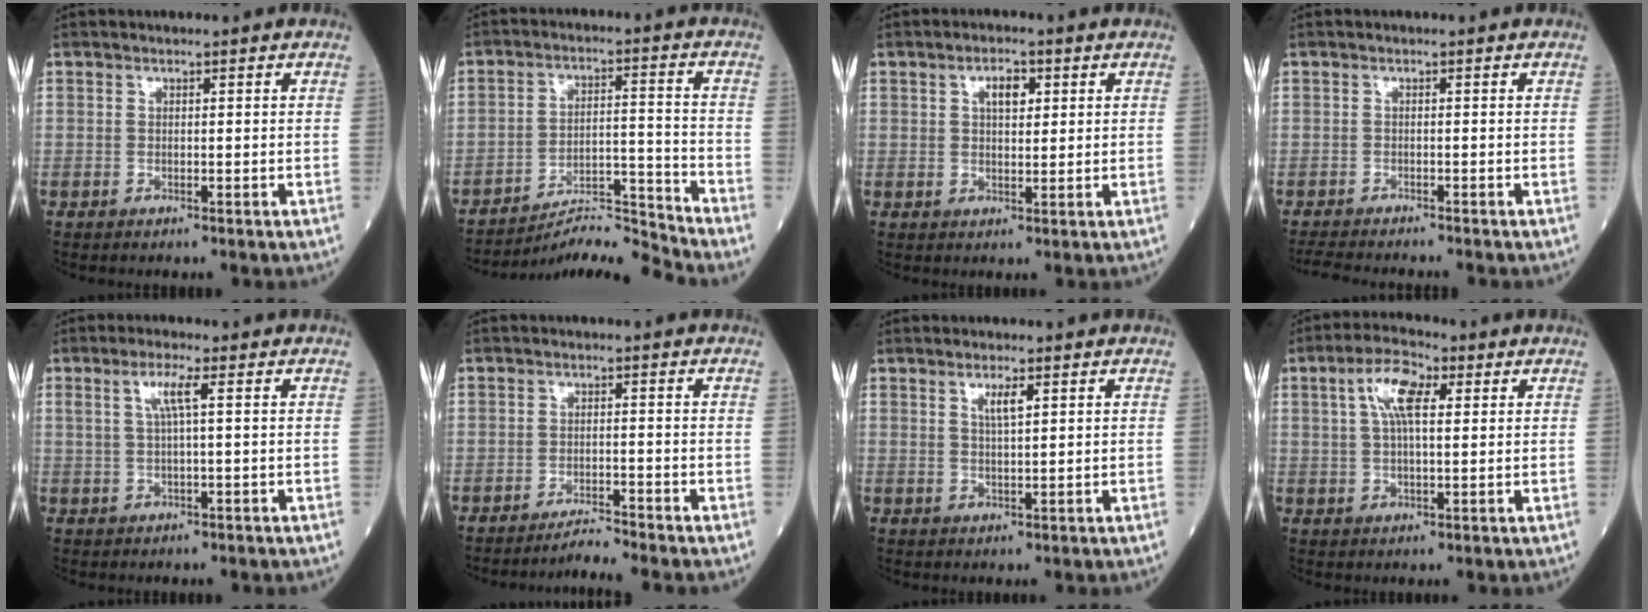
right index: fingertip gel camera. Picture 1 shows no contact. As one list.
[{"total": 9.1, "force": [-8.6, -2.8, 0.0], "torque": [0.003, 0.027, -0.151]}, {"total": 3.6, "force": [1.4, 1.7, 2.9], "torque": [-0.050, 0.004, 0.021]}, {"total": 4.7, "force": [-4.5, 0.5, 1.4], "torque": [-0.023, -0.018, -0.076]}, {"total": 3.6, "force": [1.1, 0.1, 3.5], "torque": [-0.074, 0.009, 0.022]}, {"total": 3.8, "force": [-3.4, -1.6, 0.3], "torque": [-0.006, -0.015, -0.060]}, {"total": 2.7, "force": [1.3, 0.4, 2.3], "torque": [-0.047, 0.000, 0.022]}, {"total": 7.3, "force": [2.5, 2.5, 6.4], "torque": [-0.128, 0.018, 0.045]}]